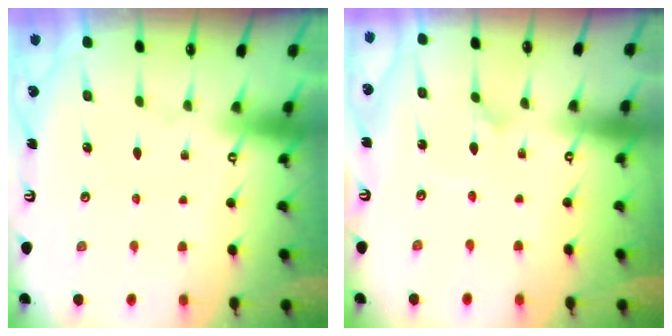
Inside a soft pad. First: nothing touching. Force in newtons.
{"total": 1.4, "press": 1.4, "slide": 0.0}